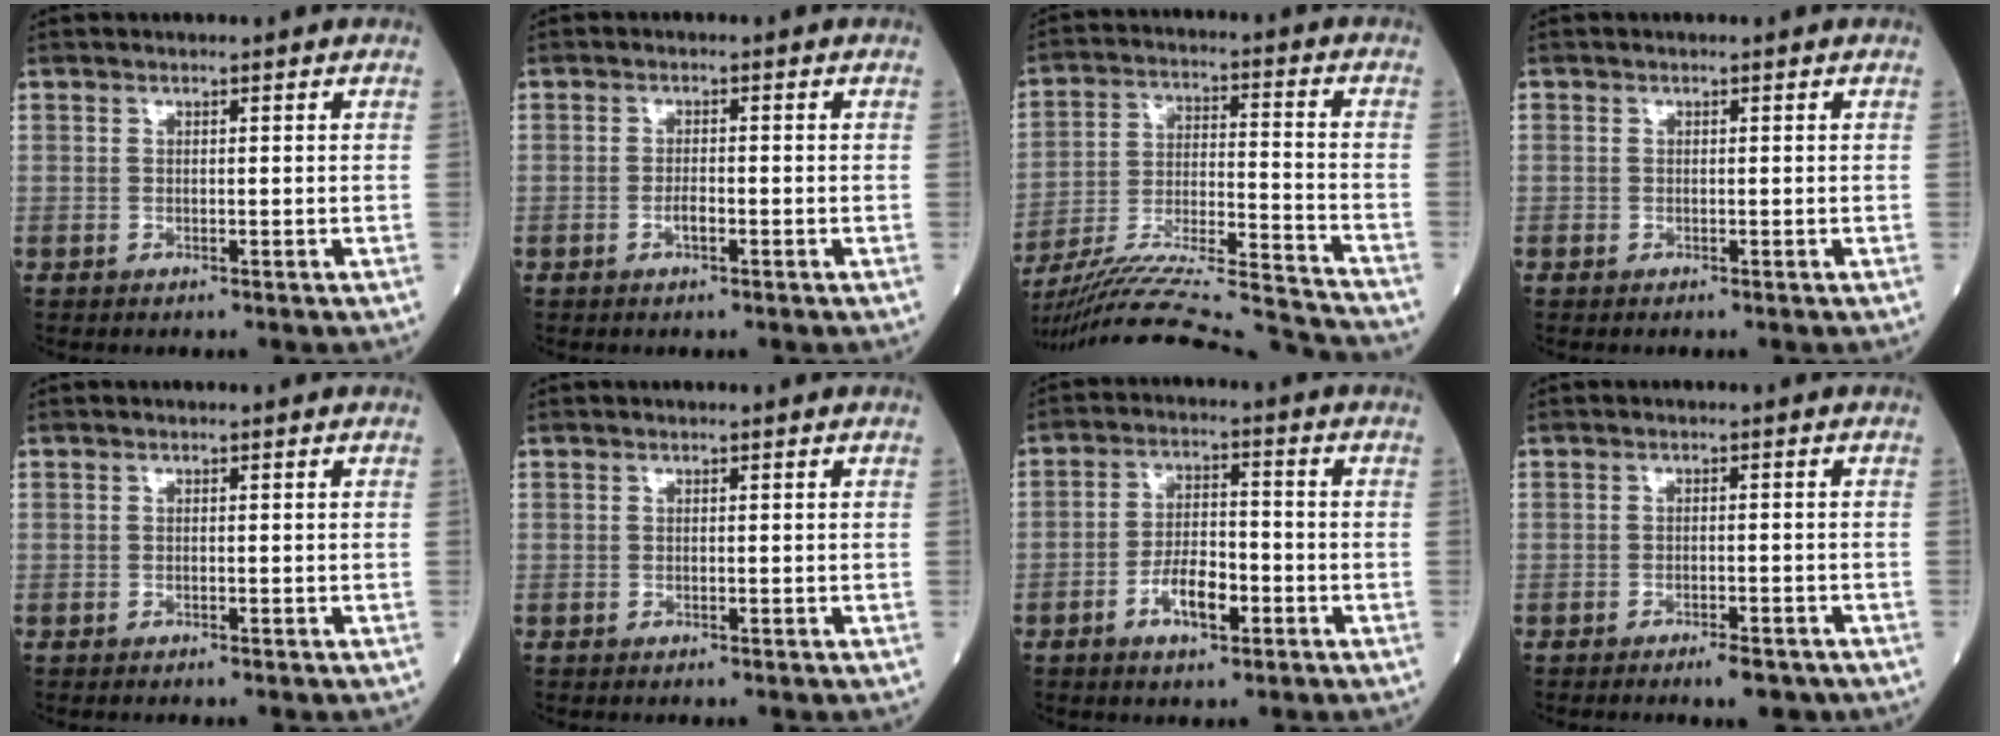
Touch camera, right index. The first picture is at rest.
{"total": 1.7, "force": [-0.8, 0.4, 1.4], "torque": [-0.027, 0.002, -0.013]}
{"total": 25.5, "force": [-23.9, -1.3, 8.8], "torque": [-0.138, -0.033, -0.364]}
{"total": 0.0}
{"total": 0.0}
{"total": 0.0}
{"total": 6.4, "force": [-2.9, 2.4, 5.2], "torque": [-0.100, 0.005, -0.051]}
{"total": 3.5, "force": [-2.6, 0.7, 2.2], "torque": [-0.032, -0.003, -0.034]}